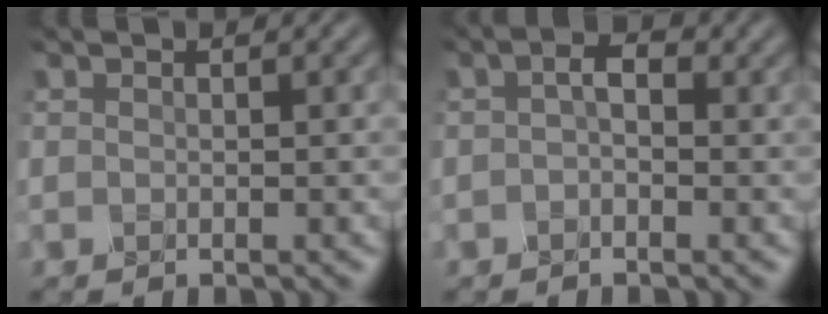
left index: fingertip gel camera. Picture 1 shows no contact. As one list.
[{"total": 2.2, "force": [0.0, 1.3, 1.7], "torque": [-0.027, 0.009, -0.008]}]